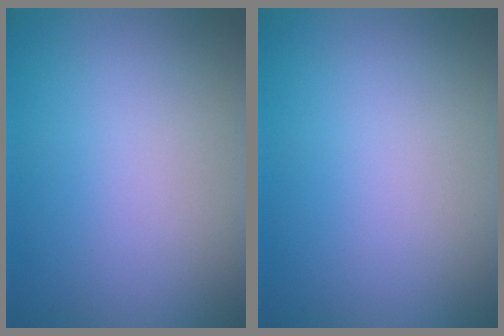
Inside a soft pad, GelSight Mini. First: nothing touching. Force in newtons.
{"total": 0.0}